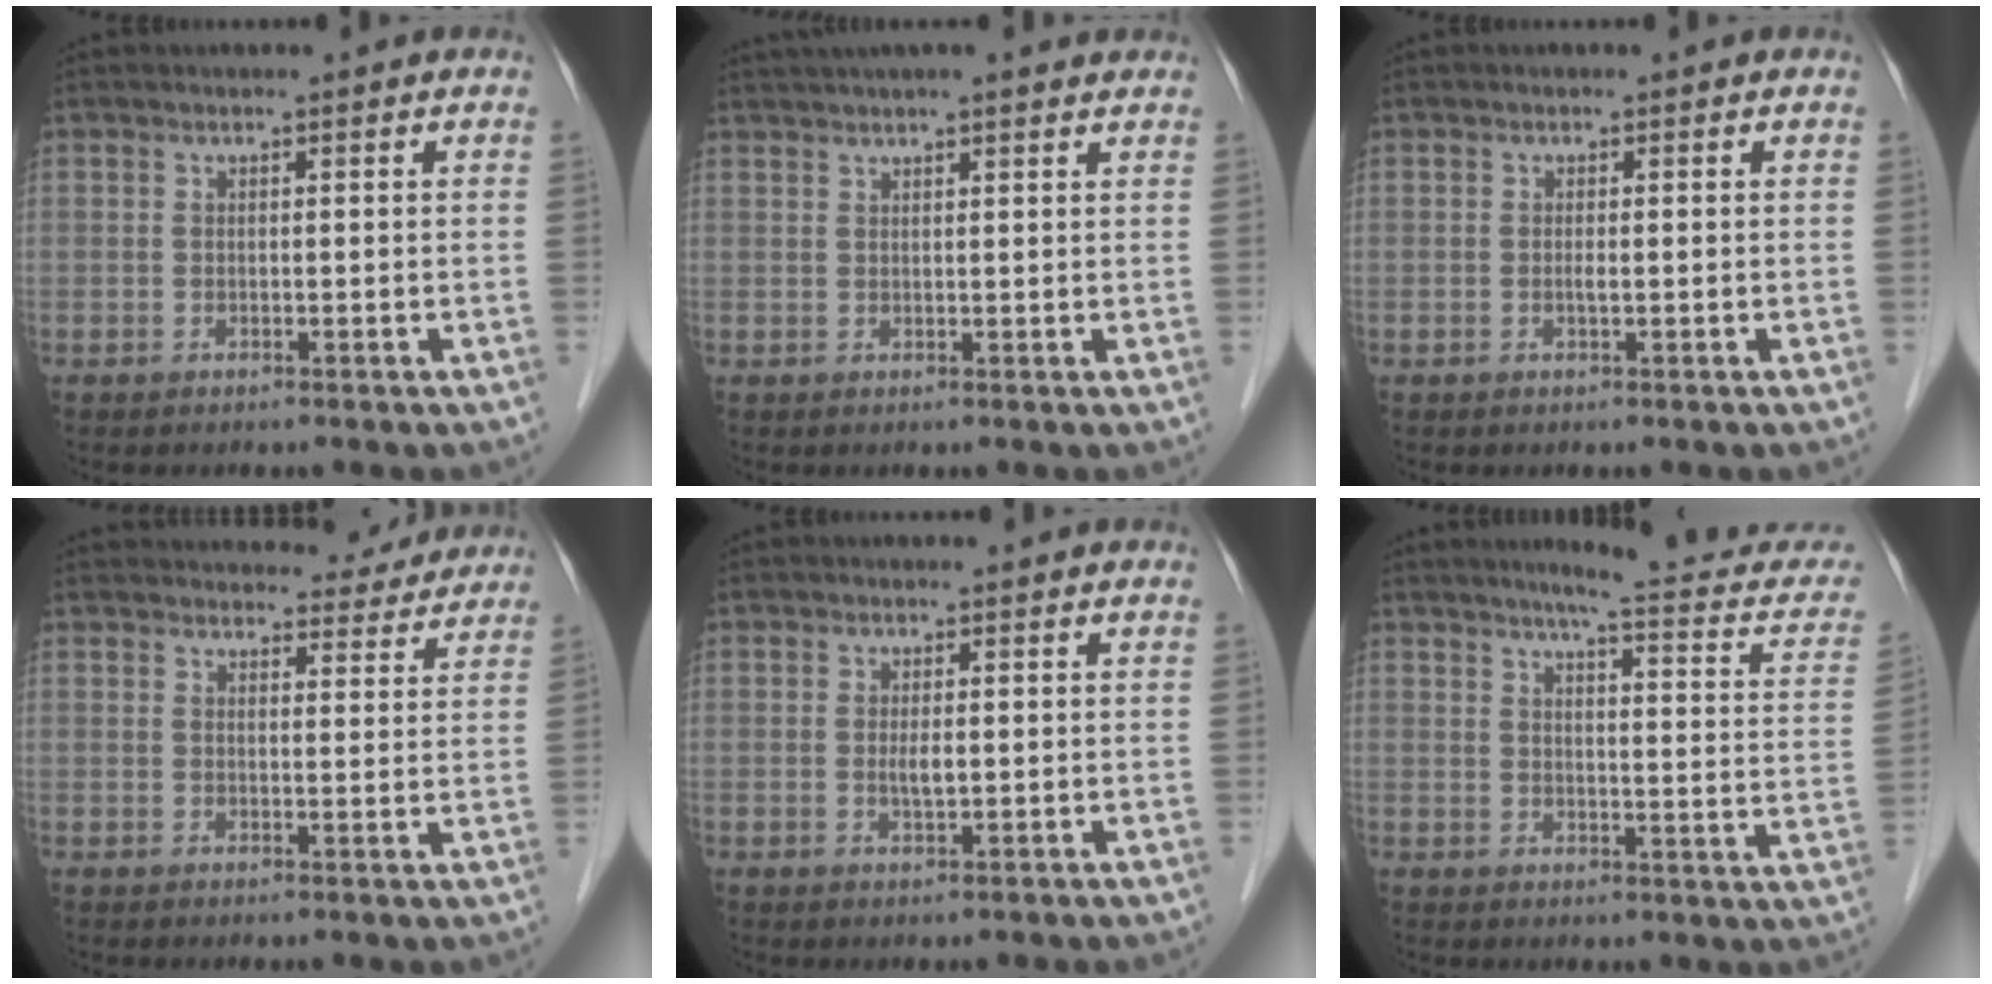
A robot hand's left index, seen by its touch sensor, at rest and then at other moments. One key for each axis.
{"total": 9.1, "fx": 7.6, "fy": 1.0, "fz": 4.8, "tx": -0.075, "ty": 0.040, "tz": 0.102}
{"total": 0.8, "fx": -0.1, "fy": 0.1, "fz": 0.8, "tx": -0.017, "ty": -0.001, "tz": -0.002}
{"total": 12.6, "fx": 12.0, "fy": 3.1, "fz": 2.4, "tx": -0.007, "ty": 0.012, "tz": 0.139}
{"total": 2.0, "fx": 0.0, "fy": 0.5, "fz": 1.9, "tx": -0.039, "ty": -0.002, "tz": 0.001}
{"total": 14.9, "fx": 13.3, "fy": 1.2, "fz": 6.7, "tx": -0.073, "ty": -0.031, "tz": 0.143}